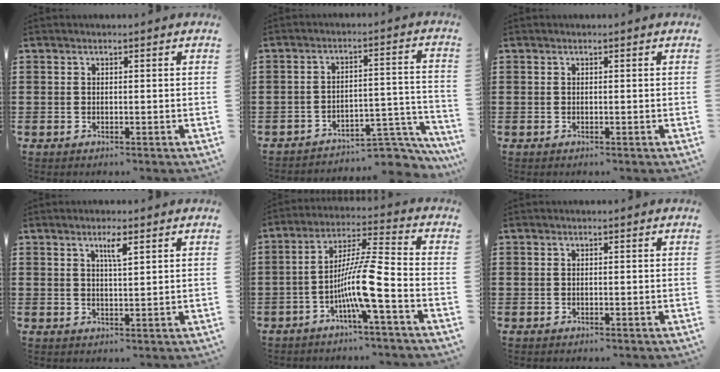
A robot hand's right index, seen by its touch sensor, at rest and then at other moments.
{"total": 5.4, "force": [-4.9, 1.1, 2.0], "torque": [-0.030, 0.007, -0.096]}
{"total": 0.0}
{"total": 2.9, "force": [1.6, 0.4, 2.3], "torque": [-0.042, 0.000, 0.024]}
{"total": 9.8, "force": [-4.2, 0.3, 8.9], "torque": [-0.178, -0.007, -0.085]}
{"total": 0.0}